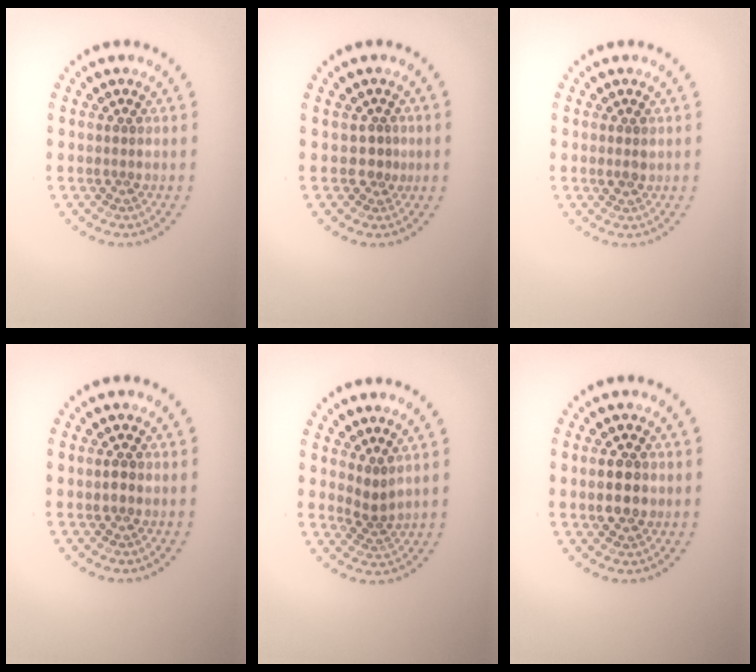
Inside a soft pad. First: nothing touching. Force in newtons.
{"total": 1.2, "press": 0.7, "slide": 1.0}
{"total": 0.9, "press": 0.8, "slide": 0.2}
{"total": 1.0, "press": 1.0, "slide": 0.1}
{"total": 1.9, "press": 1.2, "slide": 1.5}
{"total": 2.9, "press": 2.9, "slide": 0.2}